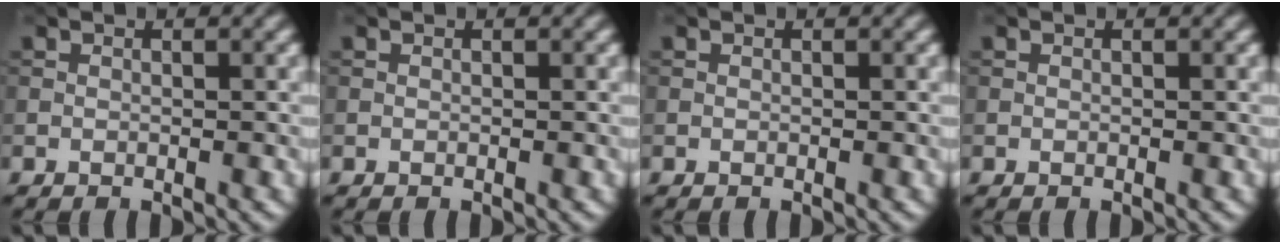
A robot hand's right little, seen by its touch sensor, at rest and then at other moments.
{"total": 0.0}
{"total": 0.0}
{"total": 0.0}